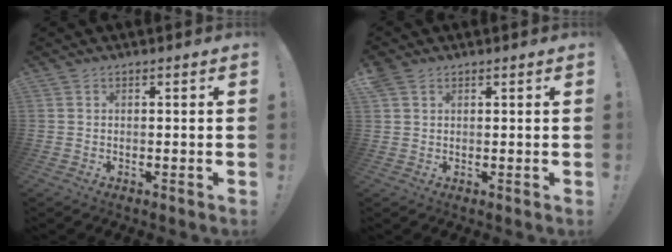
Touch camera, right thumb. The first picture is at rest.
{"total": 2.6, "force": [1.7, 1.7, 0.9], "torque": [-0.021, -0.001, 0.034]}